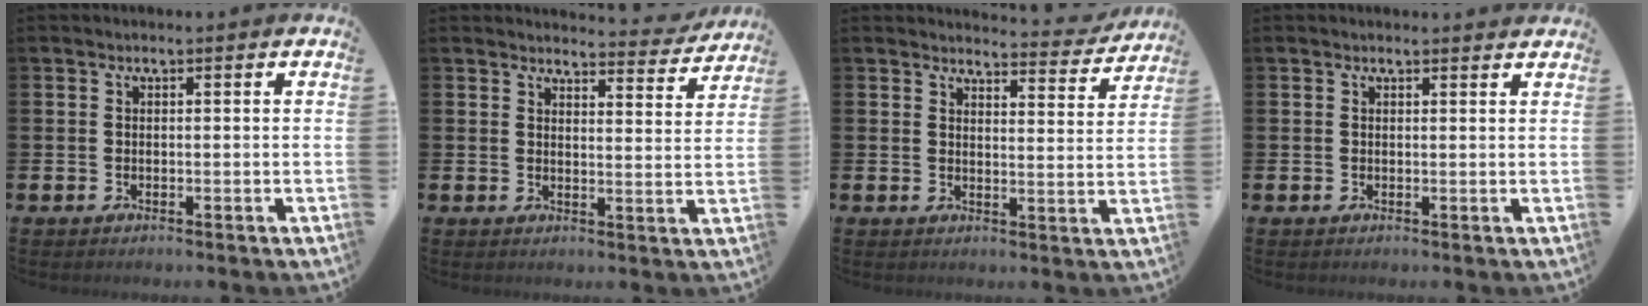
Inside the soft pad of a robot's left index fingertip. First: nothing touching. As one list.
[{"total": 3.7, "force": [3.7, 0.4, 0.2], "torque": [0.007, -0.036, 0.059]}, {"total": 3.8, "force": [3.8, 0.4, 0.3], "torque": [0.003, -0.038, 0.059]}, {"total": 0.8, "force": [0.8, 0.1, 0.1], "torque": [0.009, -0.004, 0.012]}]